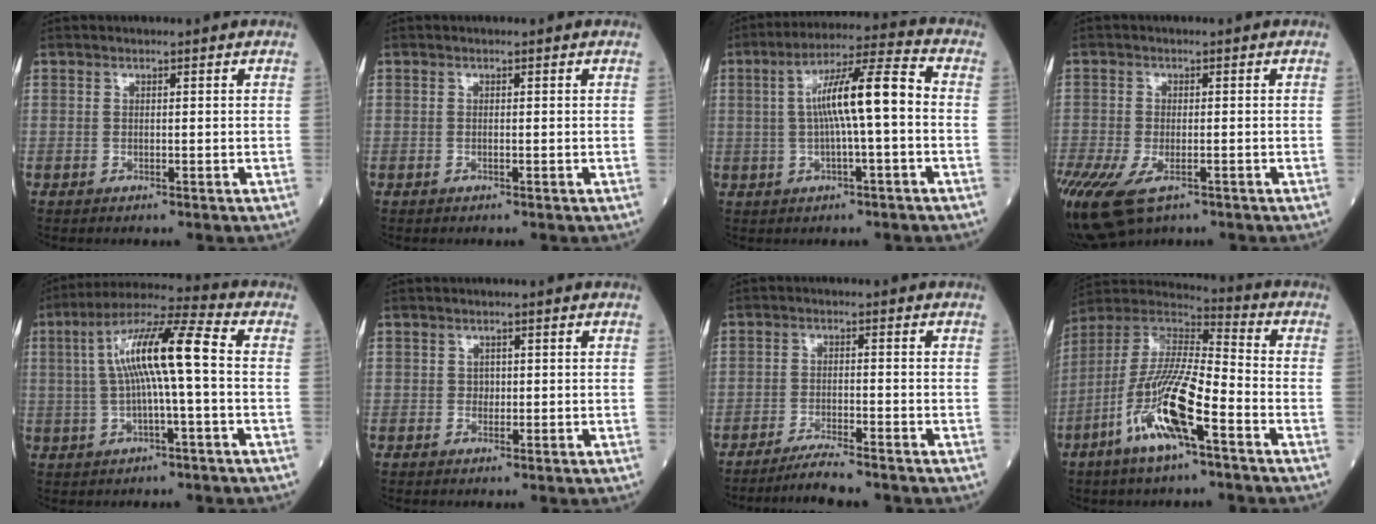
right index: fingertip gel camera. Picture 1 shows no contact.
{"total": 0.0}
{"total": 10.6, "force": [-0.1, 0.8, 10.6], "torque": [-0.185, 0.027, -0.006]}
{"total": 17.1, "force": [-9.3, 9.1, 11.2], "torque": [-0.327, -0.048, -0.152]}
{"total": 12.0, "force": [0.7, 0.7, 12.0], "torque": [-0.221, 0.029, 0.007]}
{"total": 0.9, "force": [0.0, 0.8, 0.4], "torque": [-0.004, 0.003, 0.000]}
{"total": 5.1, "force": [-4.6, -0.6, 2.1], "torque": [-0.034, -0.017, -0.080]}
{"total": 15.6, "force": [-6.9, 2.6, 13.8], "torque": [-0.283, -0.011, -0.132]}